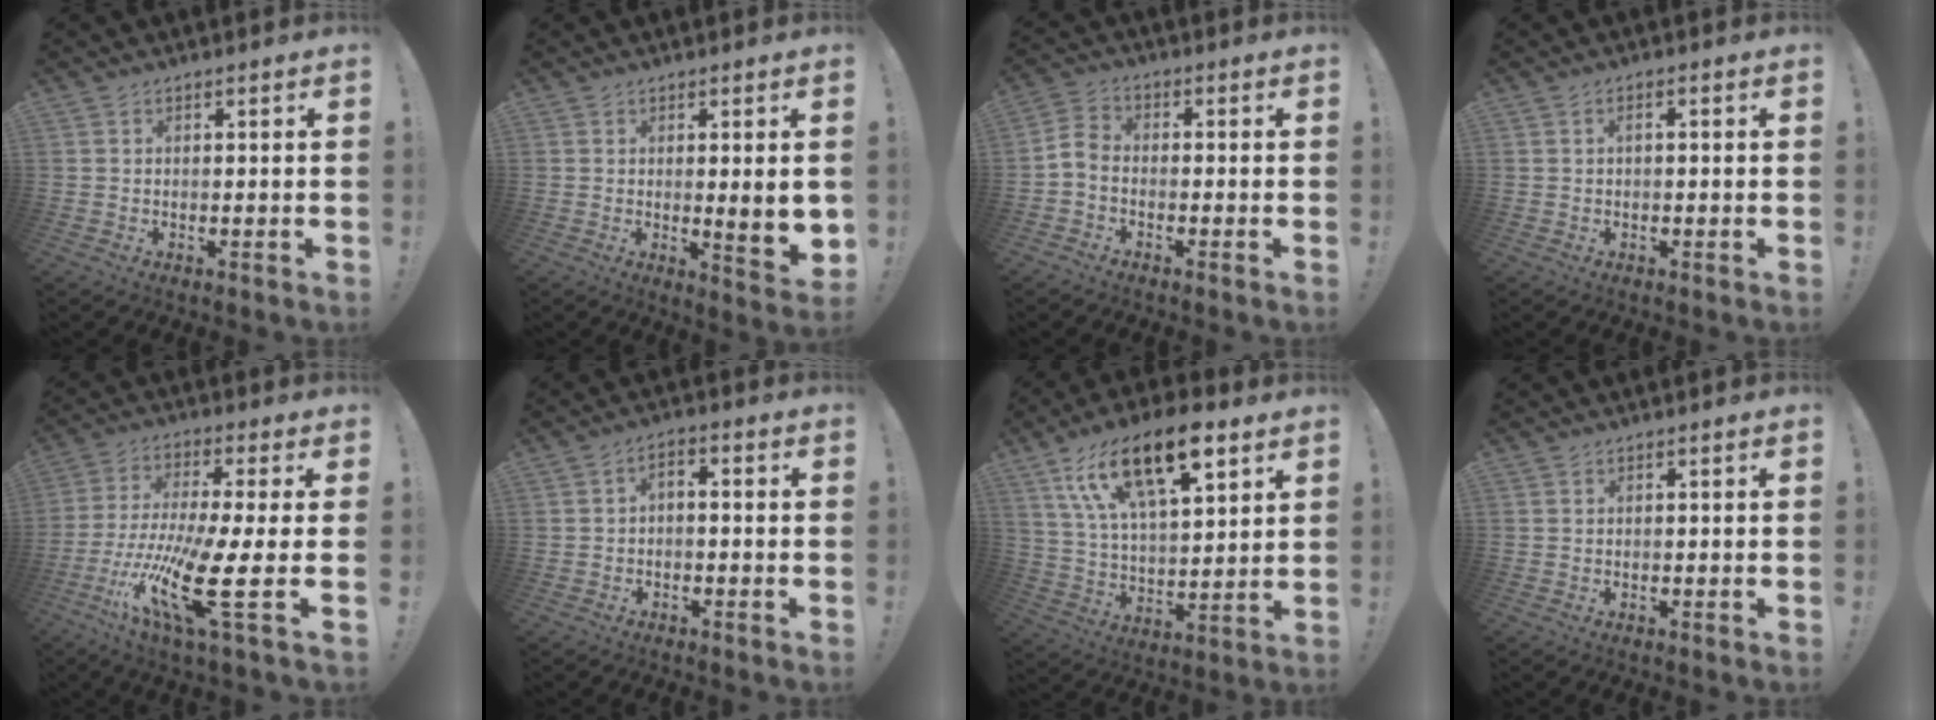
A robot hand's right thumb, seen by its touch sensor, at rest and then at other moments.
{"total": 6.8, "force": [1.1, 0.3, 6.7], "torque": [-0.084, -0.020, 0.018]}
{"total": 4.8, "force": [-2.2, 3.1, 2.9], "torque": [-0.062, 0.014, -0.036]}
{"total": 1.5, "force": [-0.4, 0.4, 1.4], "torque": [-0.028, 0.006, -0.007]}
{"total": 18.9, "force": [-6.9, 3.0, 17.4], "torque": [-0.347, 0.014, -0.115]}
{"total": 2.9, "force": [-2.0, 1.1, 1.8], "torque": [-0.040, 0.004, -0.038]}
{"total": 20.6, "force": [11.1, 8.9, 14.8], "torque": [-0.262, -0.053, 0.188]}
{"total": 0.0}